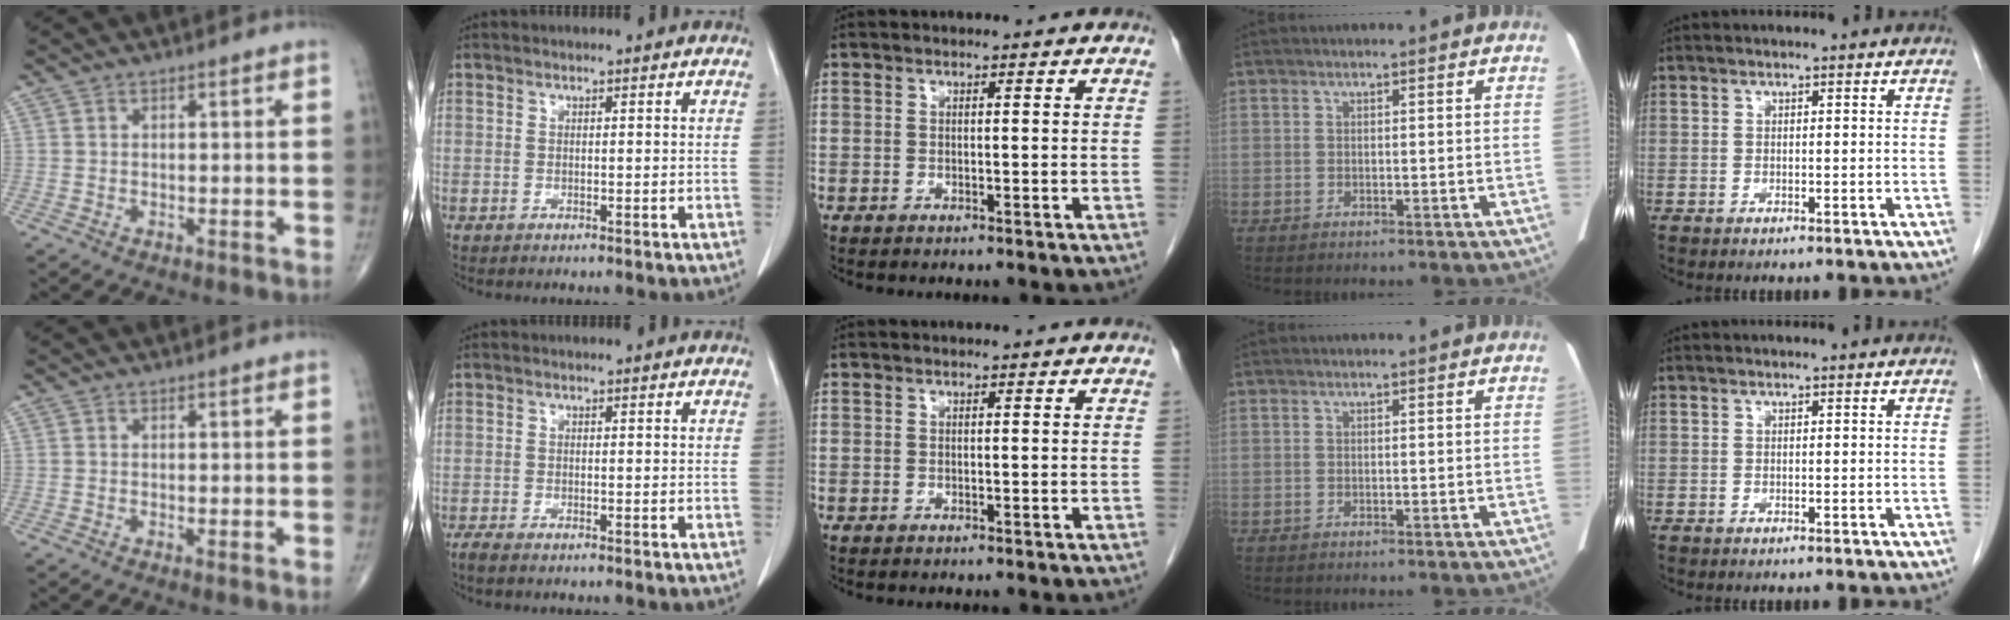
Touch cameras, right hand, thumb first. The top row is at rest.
{"thumb": {"total": 1.1, "force": [0.2, 0.2, 1.1], "torque": [-0.021, -0.005, 0.000]}, "index": {"total": 2.7, "force": [-2.2, 0.5, 1.5], "torque": [-0.026, -0.007, -0.029]}}